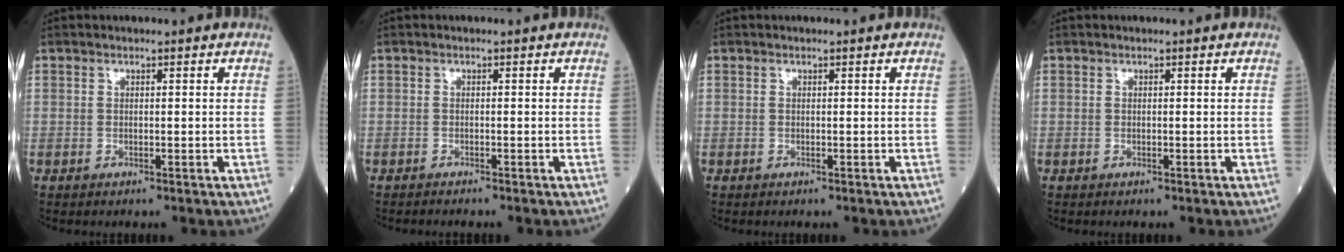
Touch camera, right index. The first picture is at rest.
{"total": 1.3, "force": [-1.2, -0.2, 0.4], "torque": [-0.007, 0.001, -0.017]}
{"total": 0.0}
{"total": 0.0}